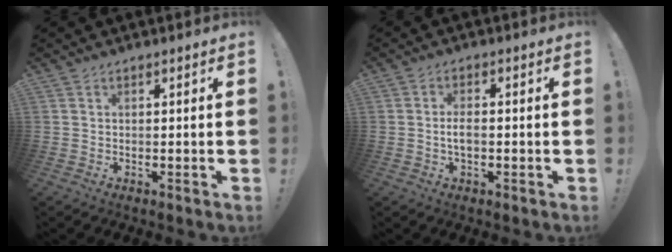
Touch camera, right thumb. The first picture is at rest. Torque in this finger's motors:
{"motor_torque": [-0.03, 0.07, 0.08, 0.13, 0.01]}